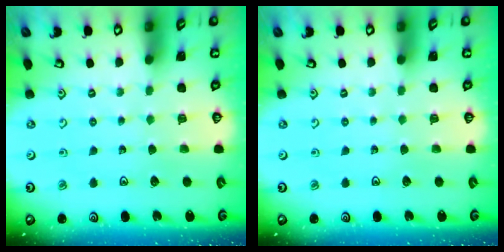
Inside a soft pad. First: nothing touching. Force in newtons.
{"total": 0.0}